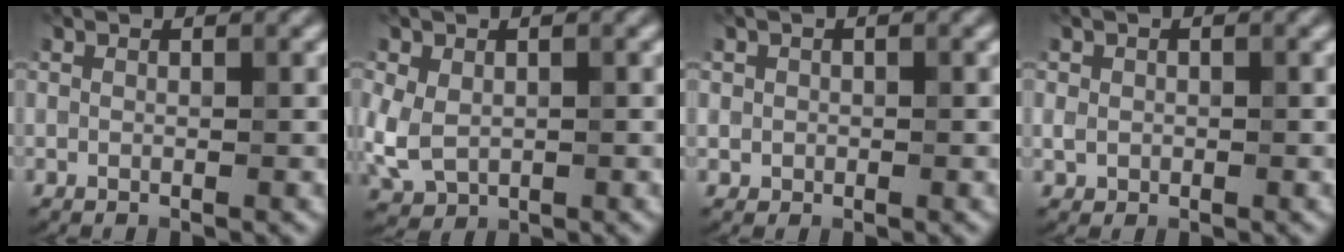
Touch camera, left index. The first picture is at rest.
{"total": 4.6, "force": [-0.5, 3.4, 3.0], "torque": [-0.074, -0.009, -0.006]}
{"total": 0.9, "force": [0.1, 0.9, 0.1], "torque": [0.008, -0.003, 0.000]}
{"total": 1.3, "force": [0.0, 1.1, 0.5], "torque": [-0.007, -0.002, -0.003]}